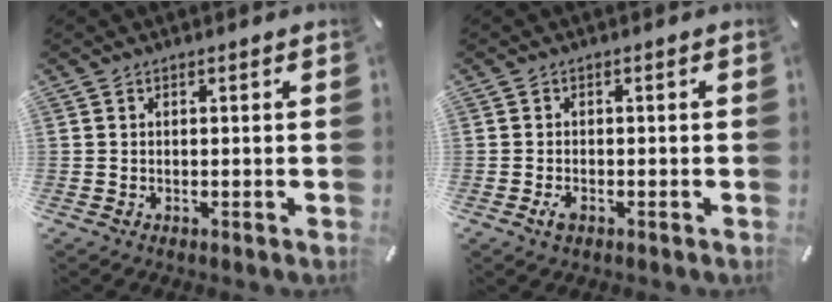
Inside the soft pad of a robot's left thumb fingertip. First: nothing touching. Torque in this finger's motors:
{"motor_torque": [0.31, 0.35, -0.01, 0.02, -0.03]}